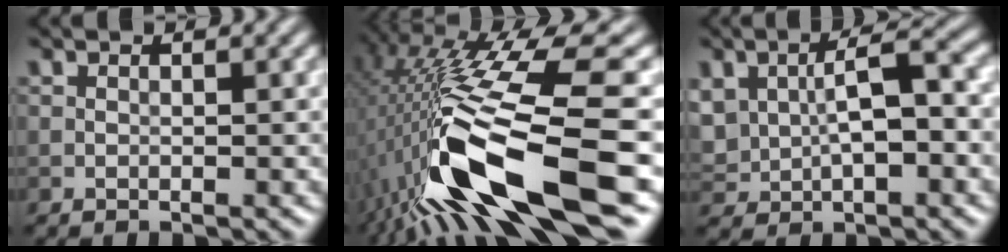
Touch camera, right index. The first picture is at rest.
{"total": 15.0, "force": [-4.8, 3.5, 13.8], "torque": [-0.264, 0.001, -0.071]}
{"total": 7.2, "force": [0.5, 4.0, 6.0], "torque": [-0.120, 0.010, 0.007]}